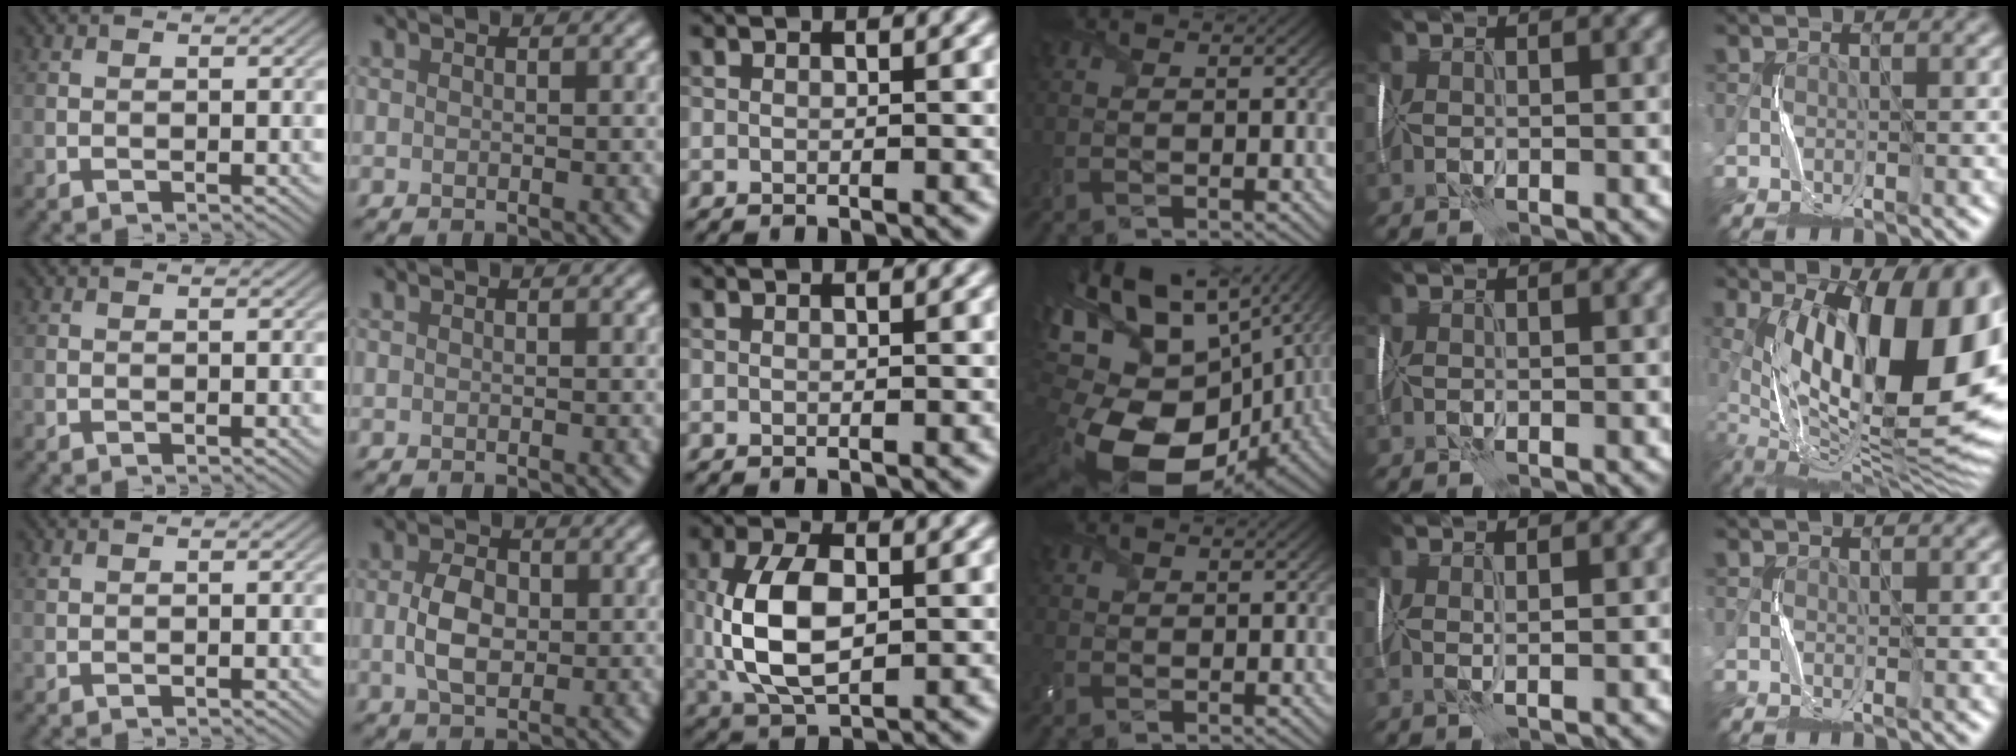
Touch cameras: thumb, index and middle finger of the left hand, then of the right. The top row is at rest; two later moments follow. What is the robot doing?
{"motion": "wrap", "object": "receipt paper"}